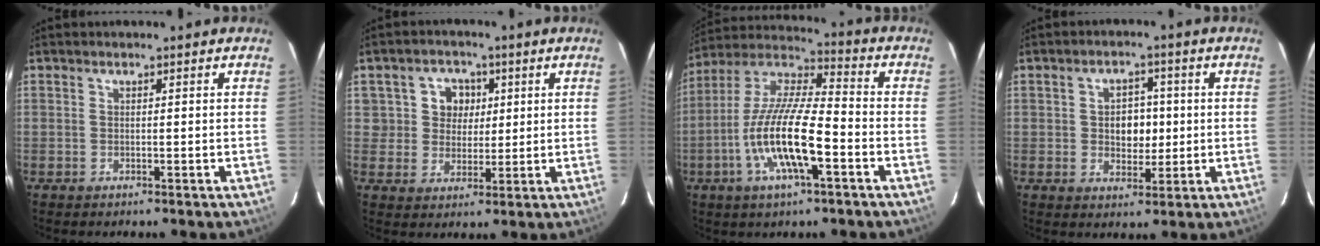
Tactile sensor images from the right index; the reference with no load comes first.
{"total": 6.2, "force": [1.4, 5.9, 1.3], "torque": [-0.019, 0.021, 0.028]}
{"total": 16.0, "force": [-5.7, 4.0, 14.4], "torque": [-0.289, -0.010, -0.114]}
{"total": 5.6, "force": [0.1, 4.2, 3.7], "torque": [-0.061, 0.009, 0.006]}